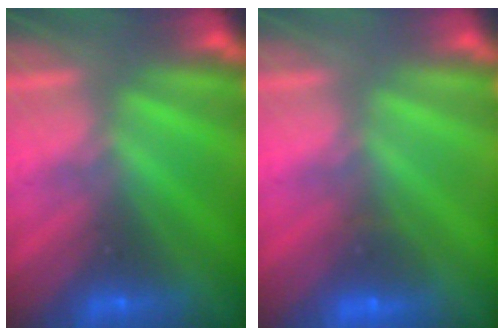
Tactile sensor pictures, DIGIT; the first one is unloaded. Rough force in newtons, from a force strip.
{"total": 2.0}